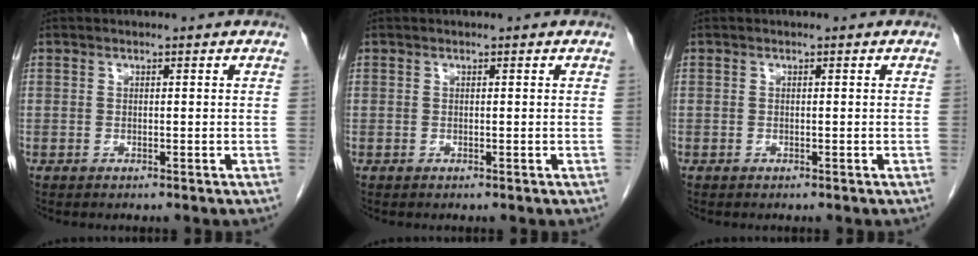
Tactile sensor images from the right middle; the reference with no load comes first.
{"total": 0.0}
{"total": 0.0}